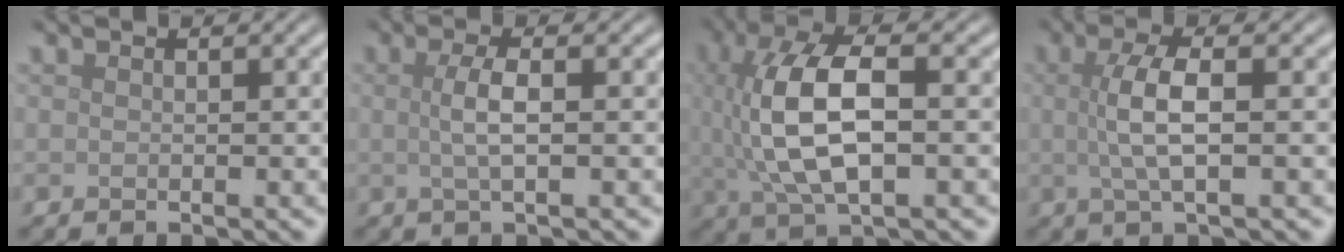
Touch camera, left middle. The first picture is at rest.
{"total": 2.5, "force": [0.2, 0.7, 2.4], "torque": [-0.047, 0.005, 0.001]}
{"total": 8.6, "force": [0.3, 3.8, 7.8], "torque": [-0.164, 0.008, 0.006]}
{"total": 3.8, "force": [0.2, 1.0, 3.6], "torque": [-0.076, 0.004, 0.005]}